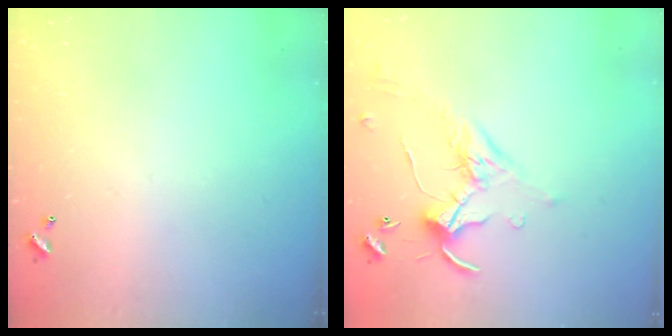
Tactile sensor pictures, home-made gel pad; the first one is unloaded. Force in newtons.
{"total": 0.7, "press": 0.6, "slide": 0.4}